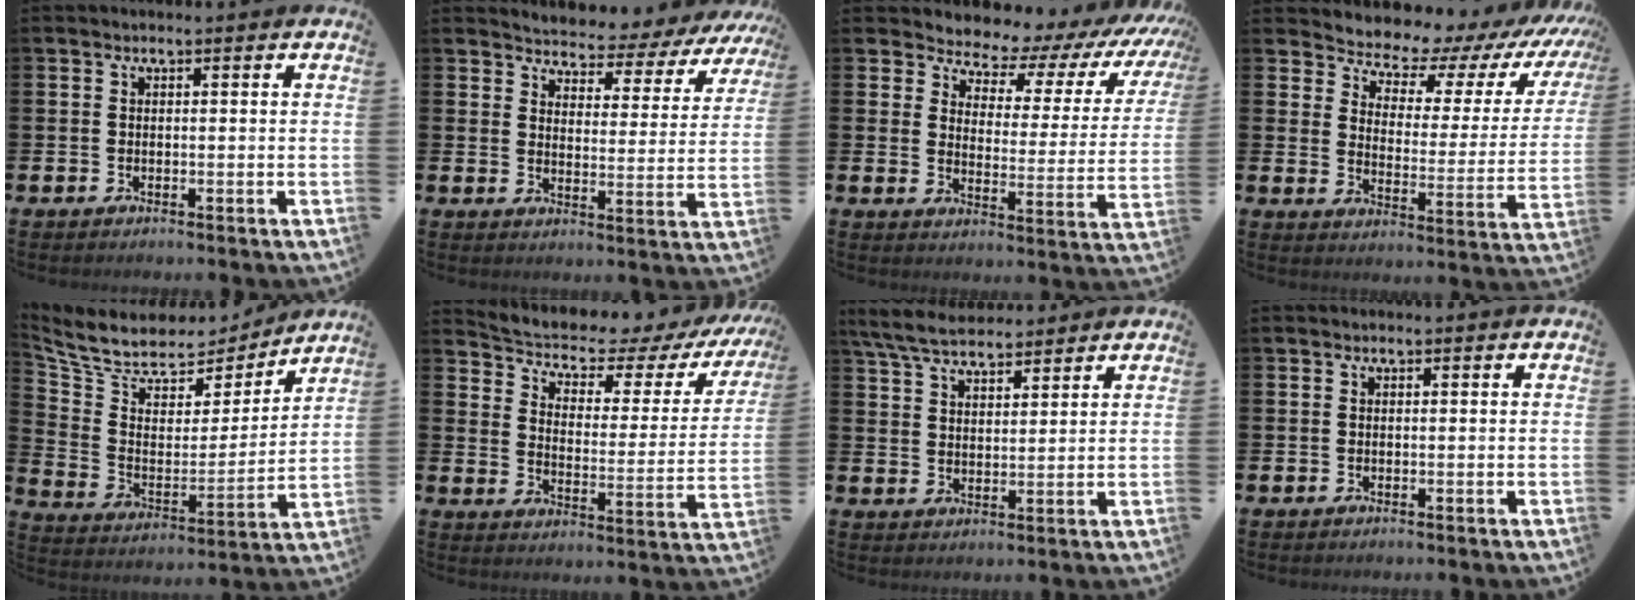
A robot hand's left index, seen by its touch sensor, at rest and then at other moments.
{"total": 4.0, "force": [3.9, 1.1, 0.1], "torque": [-0.014, -0.042, 0.059]}
{"total": 5.7, "force": [5.2, 2.2, 0.9], "torque": [-0.031, -0.056, 0.079]}
{"total": 7.0, "force": [6.4, 2.3, 1.5], "torque": [-0.047, -0.063, 0.104]}
{"total": 8.3, "force": [7.4, 3.4, 1.4], "torque": [-0.071, -0.055, 0.131]}
{"total": 4.9, "force": [4.3, 1.6, 1.7], "torque": [-0.056, -0.038, 0.064]}
{"total": 6.4, "force": [6.0, 1.2, 1.9], "torque": [-0.052, -0.020, 0.110]}
{"total": 0.0}